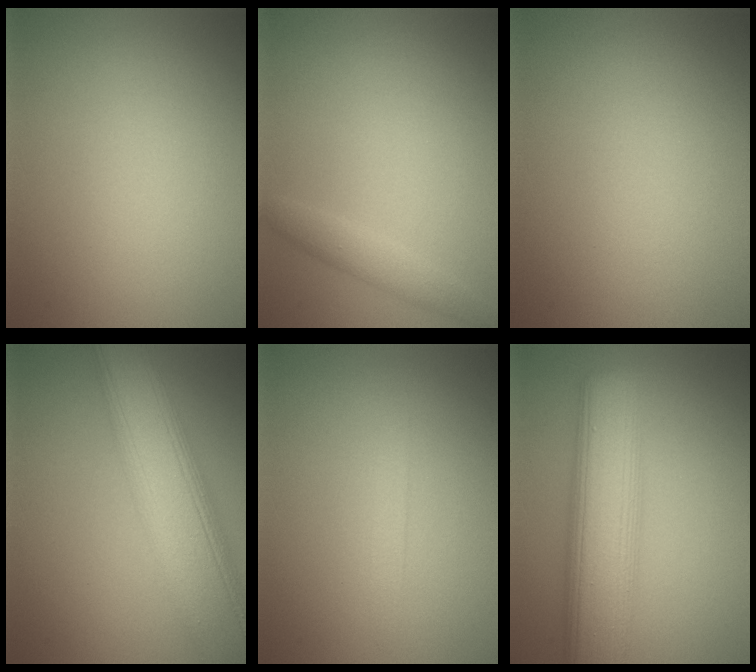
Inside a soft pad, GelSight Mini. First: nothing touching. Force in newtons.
{"total": 1.8, "press": 1.8, "slide": 0.2}
{"total": 0.0}
{"total": 10.8, "press": 10.7, "slide": 0.7}
{"total": 0.8, "press": 0.8, "slide": 0.2}
{"total": 8.6, "press": 8.6, "slide": 0.3}